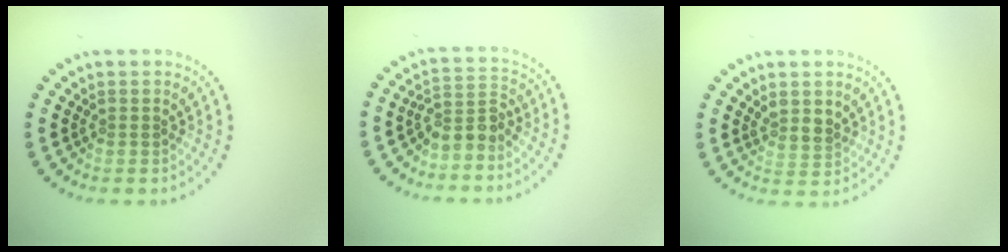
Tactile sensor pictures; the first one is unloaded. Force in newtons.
{"total": 2.6, "press": 1.9, "slide": 1.8}
{"total": 1.9, "press": 1.5, "slide": 1.1}